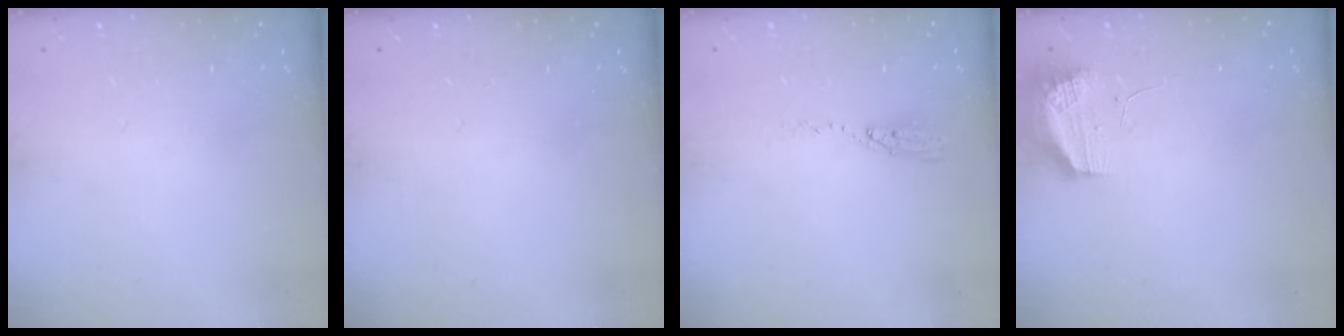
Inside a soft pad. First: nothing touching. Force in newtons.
{"total": 0.0}
{"total": 4.3, "press": 4.3, "slide": 0.4}
{"total": 9.7, "press": 9.6, "slide": 1.5}